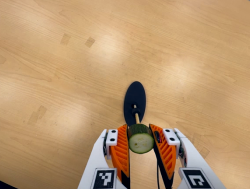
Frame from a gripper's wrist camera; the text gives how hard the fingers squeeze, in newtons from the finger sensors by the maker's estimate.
{"total": 10.7, "left": 10.0, "right": 11.4}